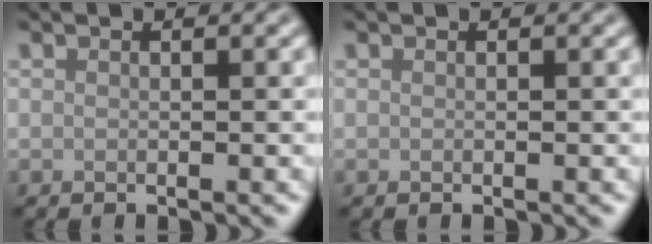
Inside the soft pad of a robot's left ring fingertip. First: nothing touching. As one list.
[{"total": 0.0}]